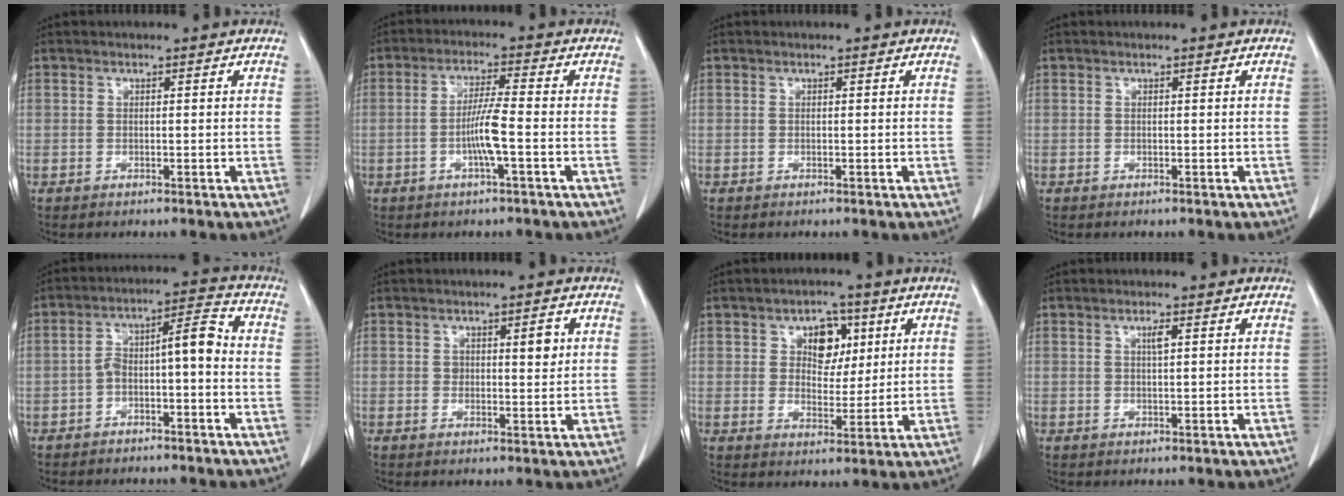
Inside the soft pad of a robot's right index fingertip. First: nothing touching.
{"total": 5.3, "force": [-1.4, -0.2, 5.1], "torque": [-0.103, 0.000, -0.028]}
{"total": 0.0}
{"total": 0.0}
{"total": 7.0, "force": [-1.7, 1.9, 6.6], "torque": [-0.112, 0.039, -0.028]}
{"total": 3.2, "force": [1.1, 1.2, 2.7], "torque": [-0.037, 0.001, 0.016]}
{"total": 6.3, "force": [2.4, 4.2, 4.1], "torque": [-0.056, 0.013, 0.040]}
{"total": 1.2, "force": [0.5, 0.1, 1.1], "torque": [-0.022, 0.000, 0.008]}